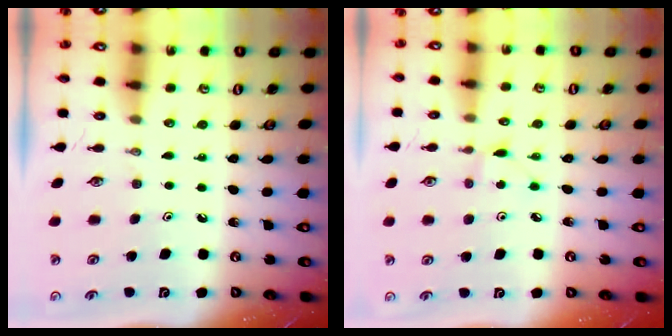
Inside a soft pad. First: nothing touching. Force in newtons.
{"total": 3.0, "press": 3.0, "slide": 0.3}